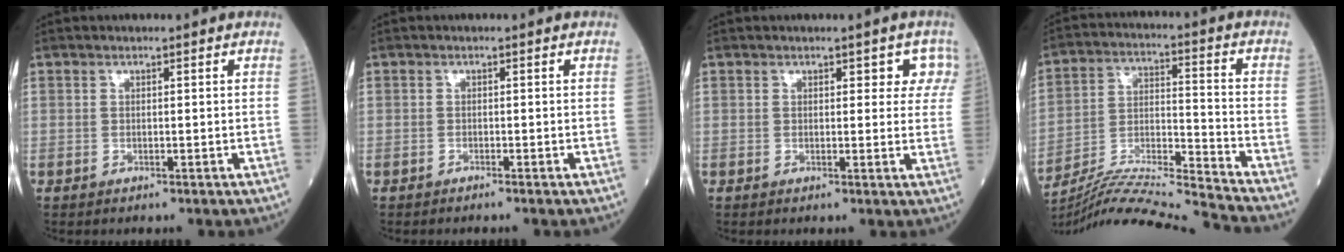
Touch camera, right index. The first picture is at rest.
{"total": 0.7, "force": [-0.6, -0.2, 0.3], "torque": [-0.005, 0.002, -0.012]}
{"total": 3.6, "force": [1.9, 2.2, 2.2], "torque": [0.000, 0.006, 0.015]}
{"total": 16.9, "force": [-16.1, -2.6, 4.4], "torque": [-0.076, 0.010, -0.277]}